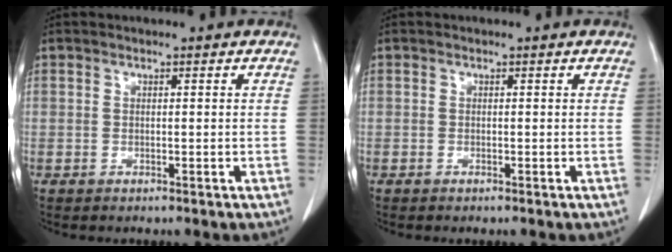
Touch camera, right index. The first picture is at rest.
{"total": 0.0}